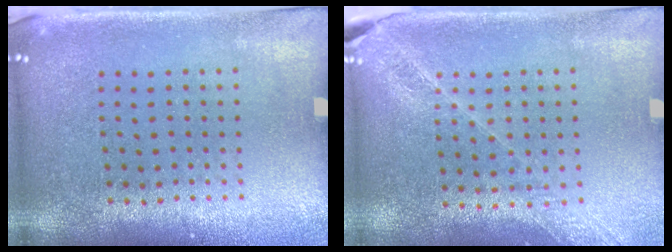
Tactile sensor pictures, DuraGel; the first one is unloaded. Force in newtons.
{"total": 1.6, "press": 1.6, "slide": 0.2}